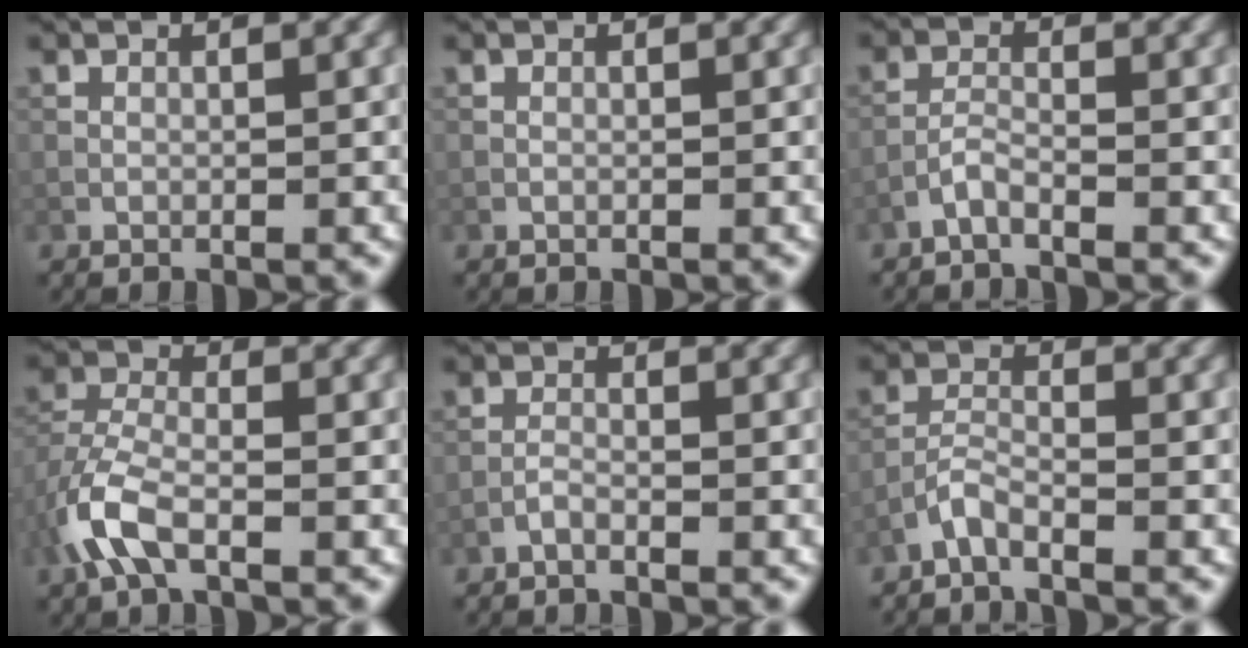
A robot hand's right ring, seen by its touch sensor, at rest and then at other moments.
{"total": 0.0}
{"total": 1.6, "force": [-1.3, 0.2, 1.0], "torque": [-0.021, 0.006, -0.031]}
{"total": 5.0, "force": [-2.5, 2.2, 3.7], "torque": [-0.093, 0.000, -0.062]}
{"total": 0.9, "force": [-0.8, 0.1, 0.5], "torque": [-0.010, 0.002, -0.018]}
{"total": 2.0, "force": [-1.6, 0.3, 1.1], "torque": [-0.024, 0.006, -0.039]}